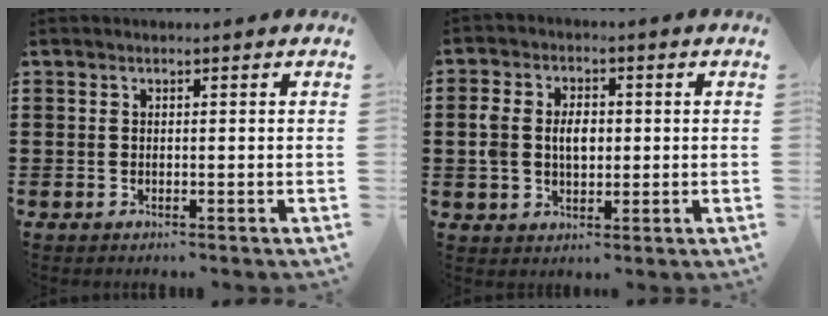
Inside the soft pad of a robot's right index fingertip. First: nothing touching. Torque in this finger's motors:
{"motor_torque": [0.76, -0.26, 0.21, 0.15]}